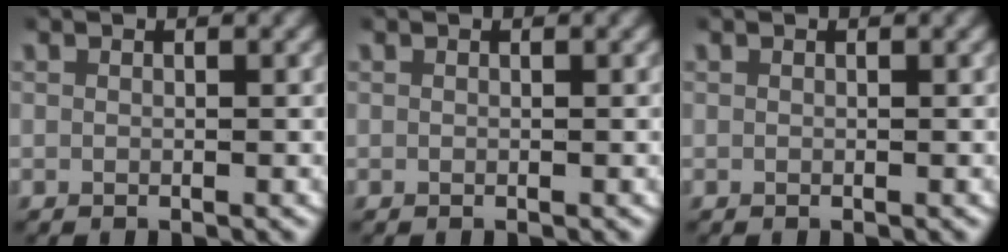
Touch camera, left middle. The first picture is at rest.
{"total": 0.0}
{"total": 0.0}